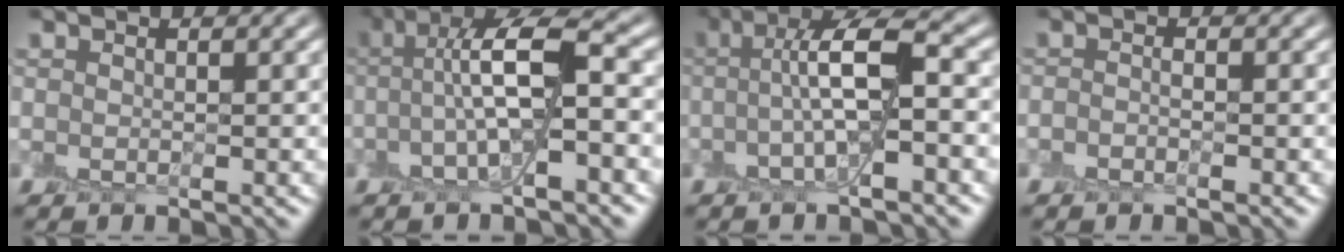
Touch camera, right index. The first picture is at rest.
{"total": 7.1, "force": [-0.8, 2.1, 6.7], "torque": [-0.135, 0.028, -0.024]}
{"total": 5.9, "force": [-0.3, 1.5, 5.7], "torque": [-0.107, 0.025, -0.014]}
{"total": 0.7, "force": [-0.7, 0.2, 0.2], "torque": [-0.006, 0.002, -0.016]}